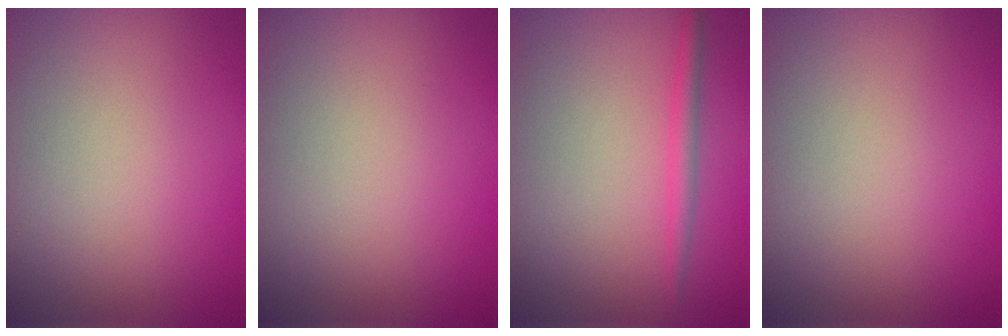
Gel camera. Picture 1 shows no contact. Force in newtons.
{"total": 0.0}
{"total": 1.6, "press": 1.6, "slide": 0.1}
{"total": 0.0}